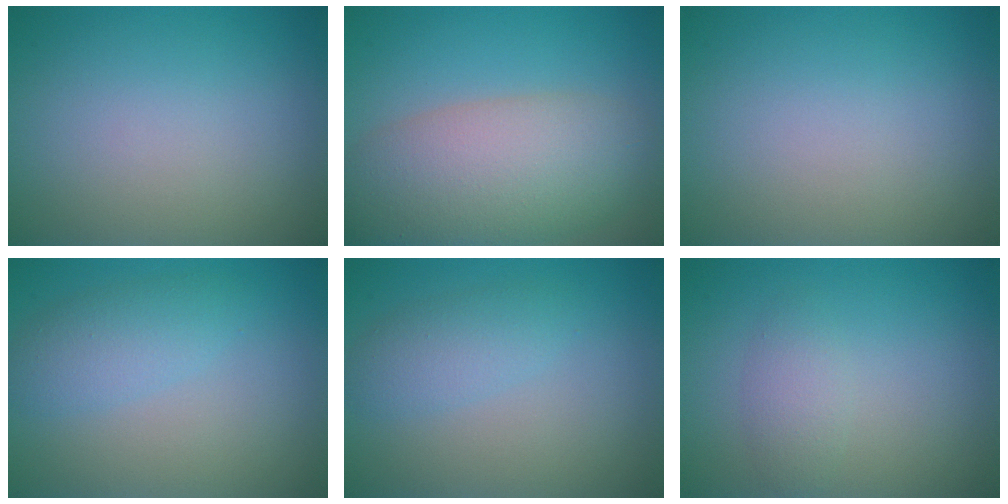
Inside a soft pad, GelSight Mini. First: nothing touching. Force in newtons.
{"total": 9.0, "press": 9.0, "slide": 0.6}
{"total": 0.0}
{"total": 2.8, "press": 2.8, "slide": 0.1}
{"total": 2.4, "press": 2.4, "slide": 0.1}
{"total": 1.8, "press": 1.8, "slide": 0.2}